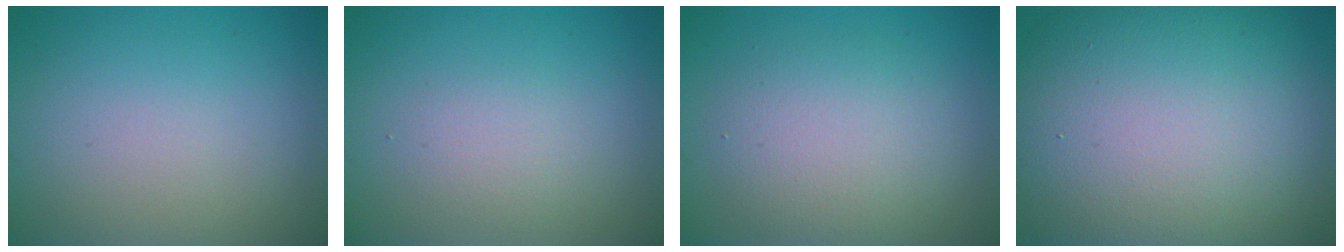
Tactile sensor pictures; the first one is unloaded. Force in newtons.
{"total": 1.6, "press": 1.6, "slide": 0.1}
{"total": 4.4, "press": 4.4, "slide": 0.3}
{"total": 17.5, "press": 17.5, "slide": 0.8}